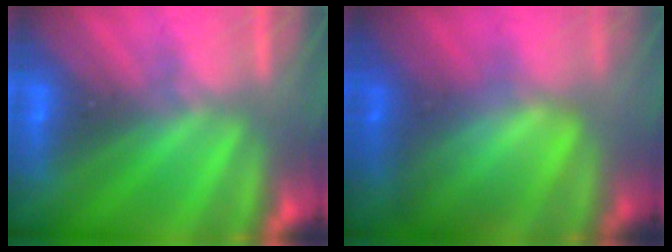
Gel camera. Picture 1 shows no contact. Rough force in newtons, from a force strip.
{"total": 4.7}